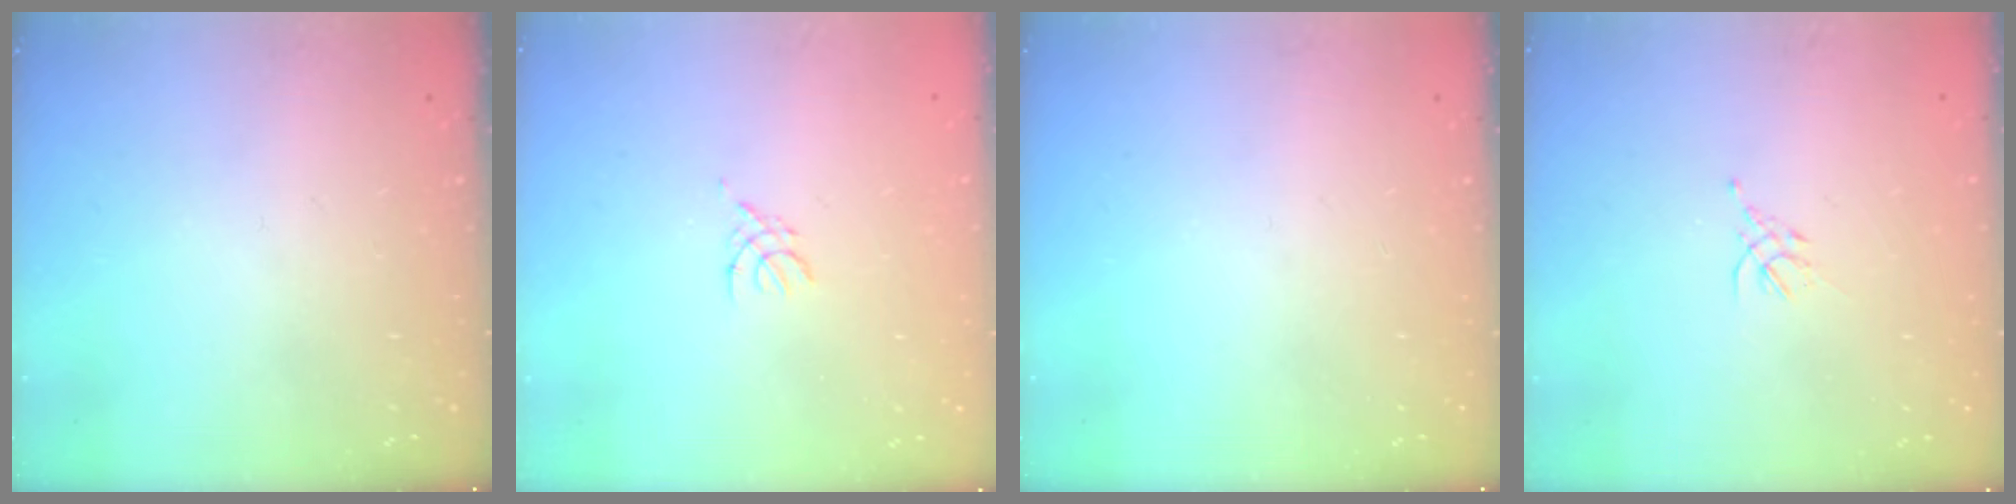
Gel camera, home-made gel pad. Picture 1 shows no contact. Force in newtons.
{"total": 1.8, "press": 1.7, "slide": 0.4}
{"total": 0.0}
{"total": 1.5, "press": 1.4, "slide": 0.6}